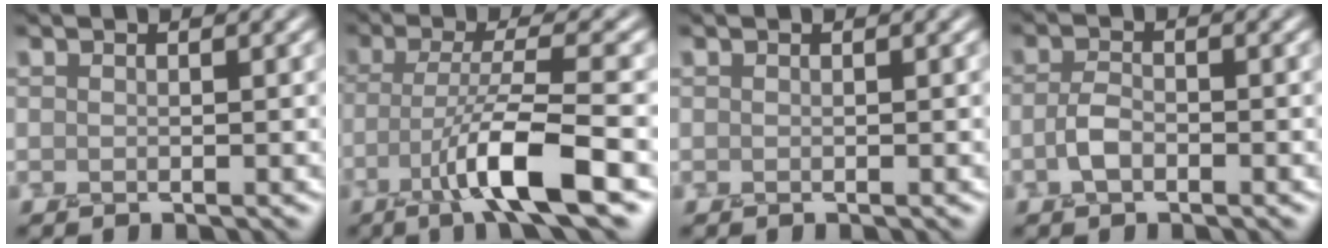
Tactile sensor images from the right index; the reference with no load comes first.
{"total": 6.9, "force": [-3.3, 1.0, 6.0], "torque": [-0.111, -0.001, -0.066]}
{"total": 0.0}
{"total": 2.2, "force": [-0.8, 1.1, 1.7], "torque": [-0.036, 0.002, -0.021]}